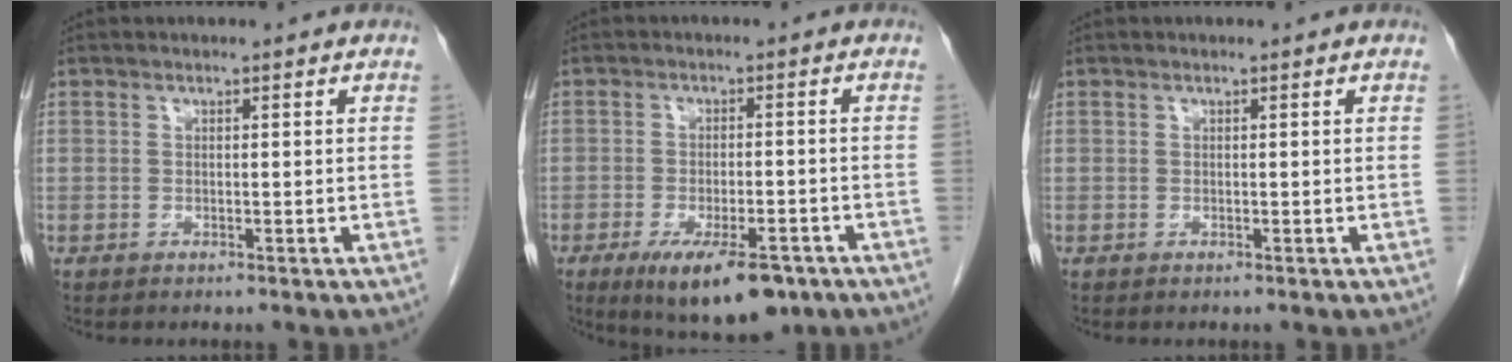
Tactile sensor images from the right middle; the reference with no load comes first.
{"total": 11.4, "force": [-7.2, 3.9, 7.9], "torque": [-0.123, -0.013, -0.104]}
{"total": 0.0}